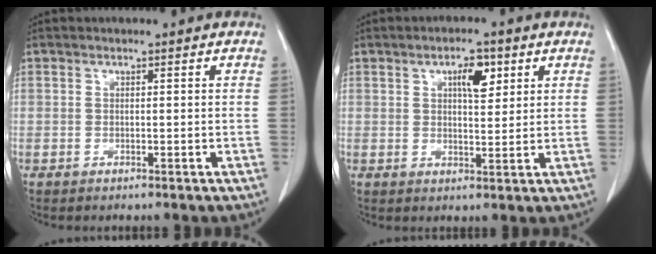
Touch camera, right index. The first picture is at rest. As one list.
[{"total": 4.7, "force": [2.1, 1.8, 3.8], "torque": [-0.062, 0.003, 0.034]}]